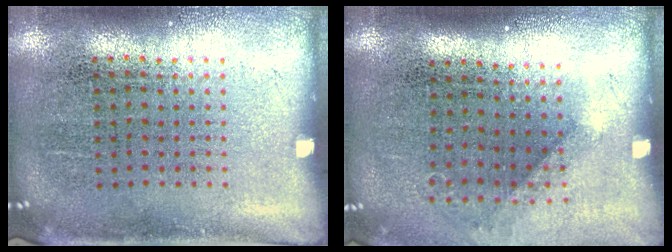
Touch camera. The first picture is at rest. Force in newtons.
{"total": 1.0, "press": 0.7, "slide": 0.7}